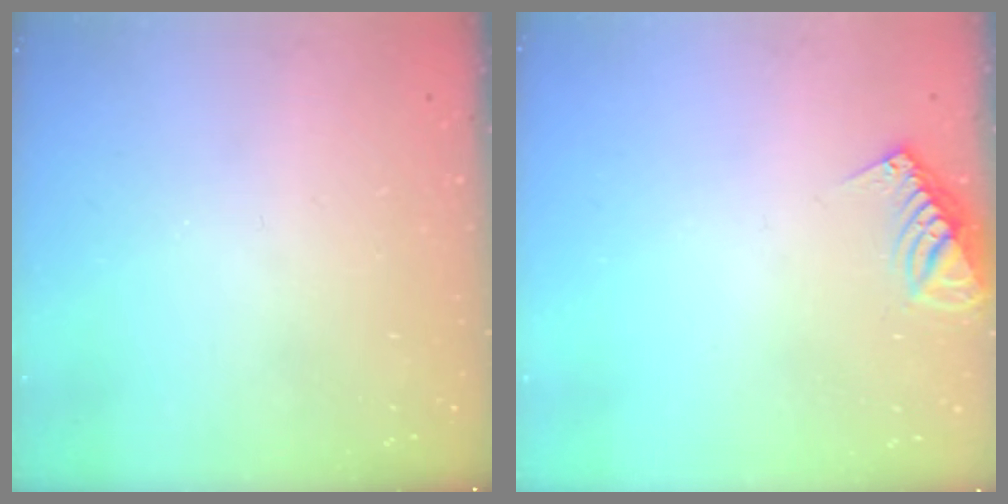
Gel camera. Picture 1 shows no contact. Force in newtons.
{"total": 8.8, "press": 8.8, "slide": 0.4}